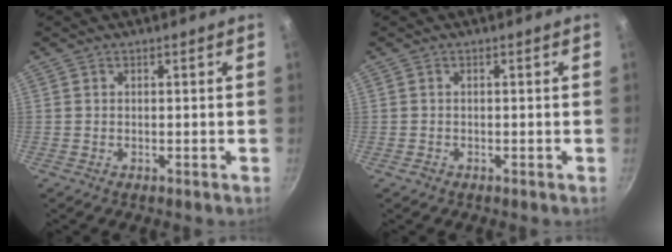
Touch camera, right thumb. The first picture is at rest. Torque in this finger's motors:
{"motor_torque": [-0.16, 0.00, -0.29, -0.05, 0.01]}